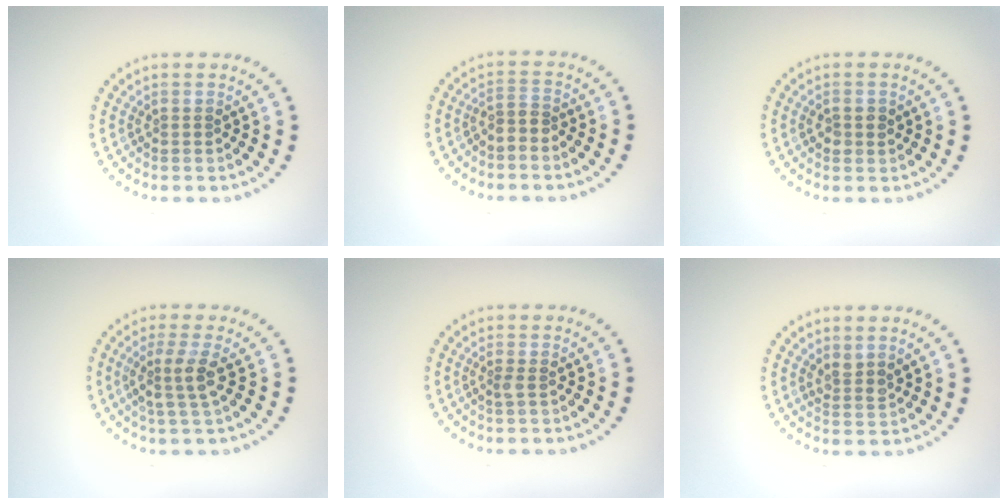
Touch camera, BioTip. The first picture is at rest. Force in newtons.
{"total": 1.3, "press": 0.8, "slide": 0.9}
{"total": 1.4, "press": 1.4, "slide": 0.2}
{"total": 2.8, "press": 2.3, "slide": 1.7}
{"total": 0.7, "press": 0.6, "slide": 0.3}
{"total": 1.4, "press": 1.1, "slide": 0.8}